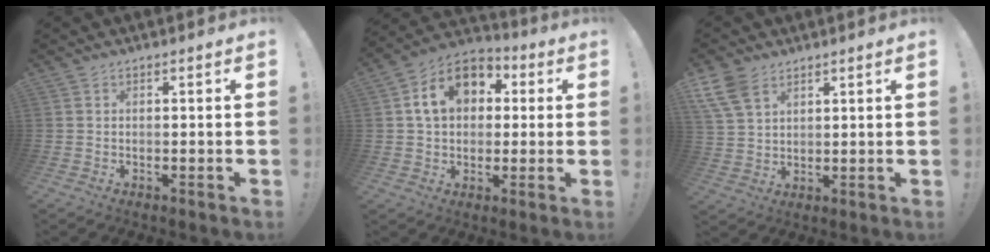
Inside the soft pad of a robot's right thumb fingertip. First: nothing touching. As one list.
[{"total": 14.5, "force": [4.0, 11.2, 8.3], "torque": [-0.116, 0.003, 0.078]}, {"total": 9.7, "force": [5.9, 6.1, 4.7], "torque": [-0.099, -0.023, 0.122]}]